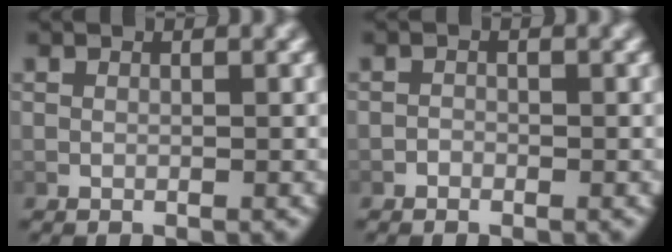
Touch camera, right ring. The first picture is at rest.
{"total": 0.6, "force": [-0.6, 0.1, 0.0], "torque": [0.000, -0.005, -0.010]}